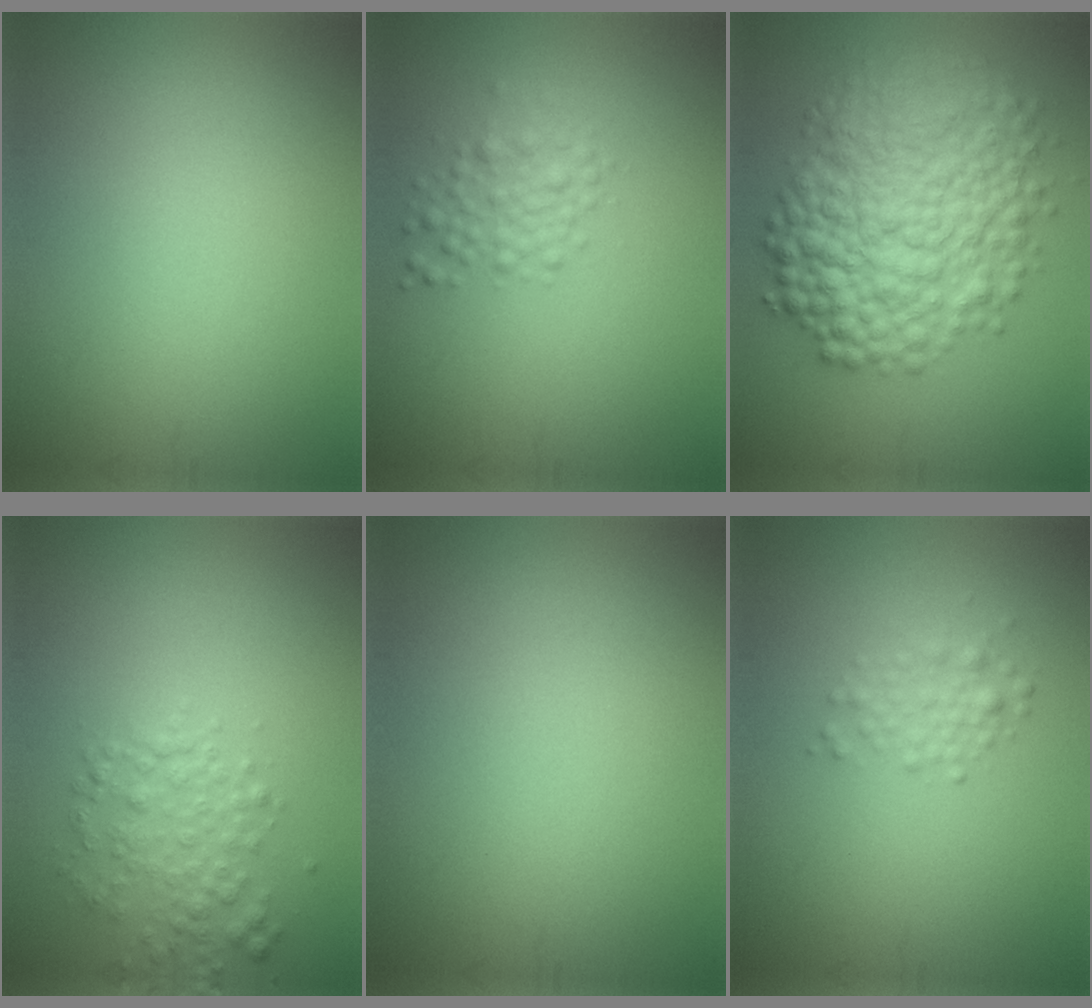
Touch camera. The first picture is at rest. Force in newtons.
{"total": 2.3, "press": 2.3, "slide": 0.0}
{"total": 10.0, "press": 10.0, "slide": 0.1}
{"total": 2.9, "press": 2.9, "slide": 0.1}
{"total": 0.0}
{"total": 1.8, "press": 1.8, "slide": 0.1}